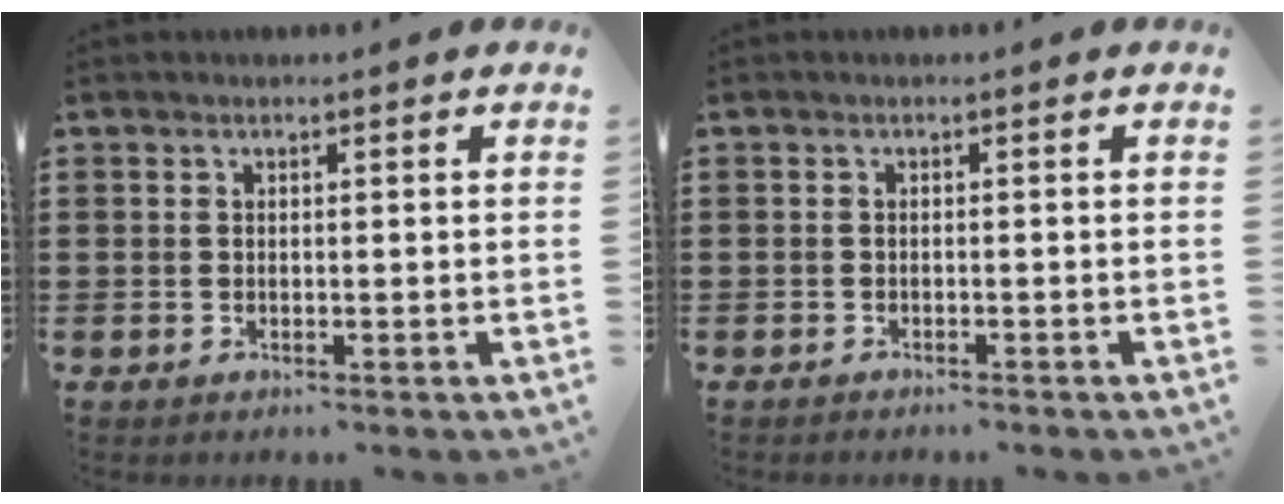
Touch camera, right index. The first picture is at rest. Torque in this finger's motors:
{"motor_torque": [-0.64, 0.65, -0.10, -0.03]}